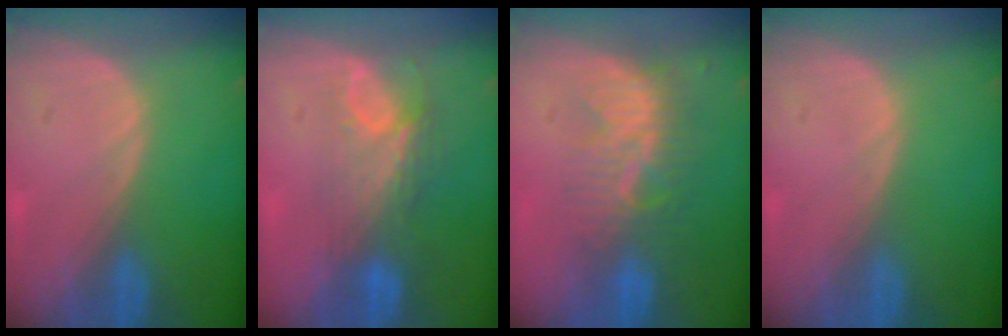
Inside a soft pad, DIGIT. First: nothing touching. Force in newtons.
{"total": 7.6, "press": 6.6, "slide": 3.7}
{"total": 8.4, "press": 7.6, "slide": 3.6}
{"total": 0.0}